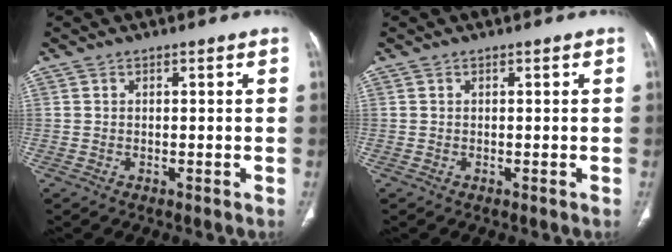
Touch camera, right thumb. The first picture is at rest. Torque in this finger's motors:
{"motor_torque": [0.00, 0.00, -0.06, -0.06, 0.00]}